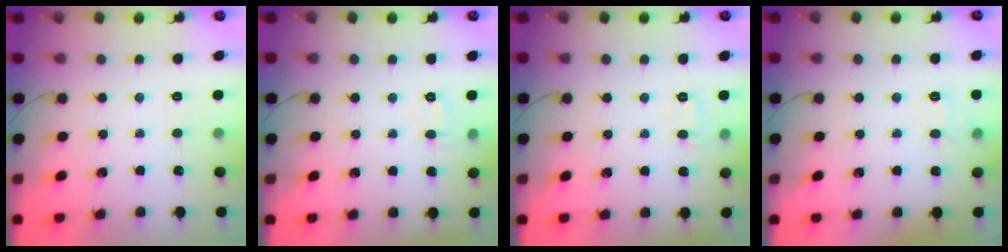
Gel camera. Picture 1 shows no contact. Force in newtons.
{"total": 5.5, "press": 5.4, "slide": 1.0}
{"total": 5.5, "press": 5.4, "slide": 1.0}
{"total": 3.6, "press": 3.3, "slide": 1.6}